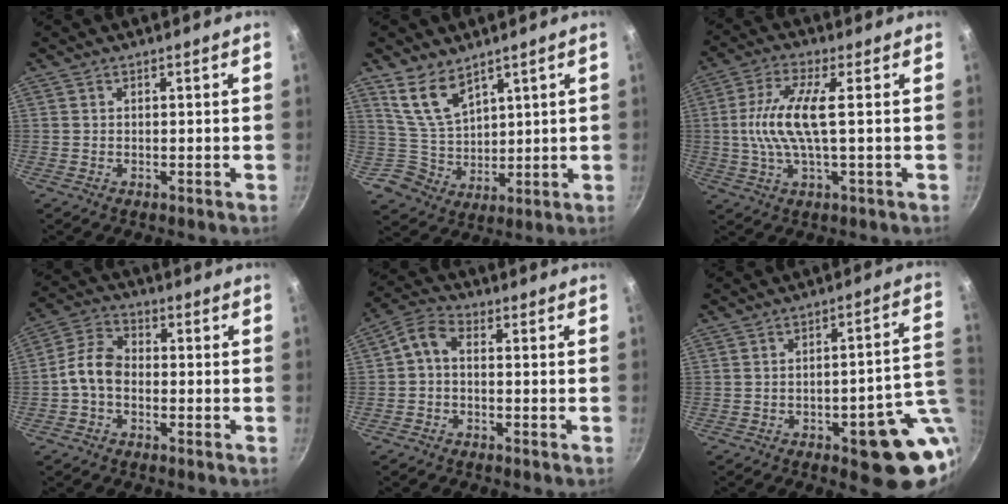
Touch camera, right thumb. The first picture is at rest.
{"total": 8.4, "force": [5.6, 5.4, 3.3], "torque": [-0.039, -0.042, 0.123]}
{"total": 10.0, "force": [0.4, 2.6, 9.7], "torque": [-0.210, 0.009, 0.006]}
{"total": 6.9, "force": [-1.6, 4.5, 4.9], "torque": [-0.092, 0.033, -0.046]}
{"total": 3.4, "force": [-0.9, 2.4, 2.2], "torque": [-0.052, 0.024, -0.027]}
{"total": 16.2, "force": [-4.5, 5.8, 14.5], "torque": [-0.127, 0.025, -0.053]}